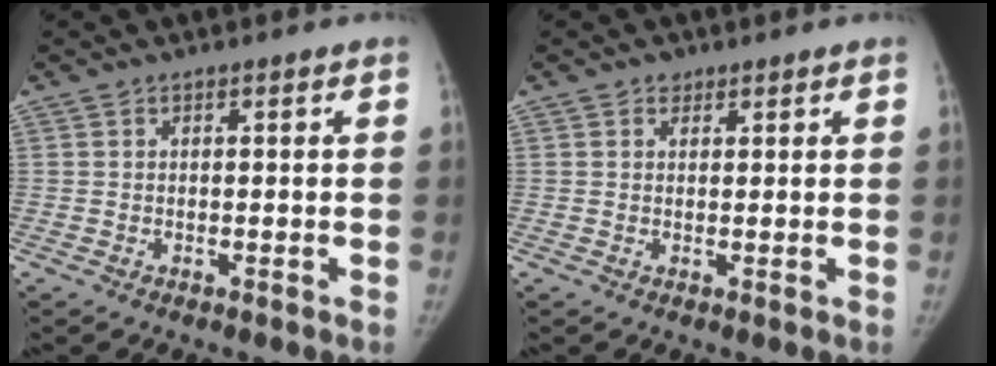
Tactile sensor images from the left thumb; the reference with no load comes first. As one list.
[{"total": 1.5, "force": [1.0, 1.0, 0.3], "torque": [0.005, -0.006, 0.012]}]